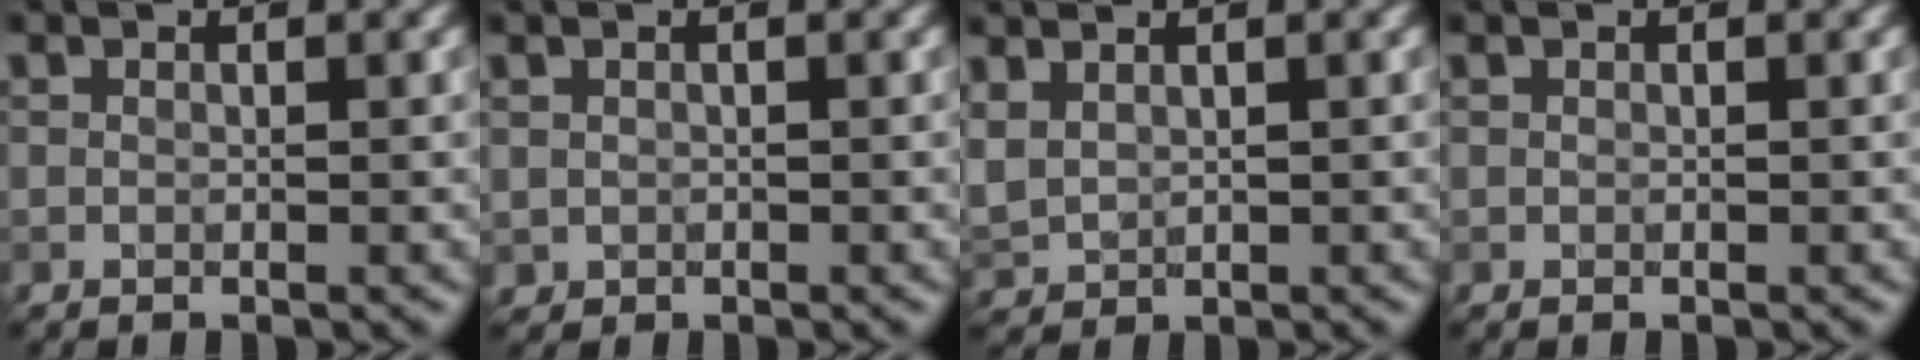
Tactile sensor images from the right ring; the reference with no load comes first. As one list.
[{"total": 0.6, "force": [0.2, 0.5, 0.1], "torque": [0.001, -0.002, 0.005]}, {"total": 2.2, "force": [1.3, 1.3, 1.2], "torque": [-0.033, 0.004, 0.037]}, {"total": 0.0}]